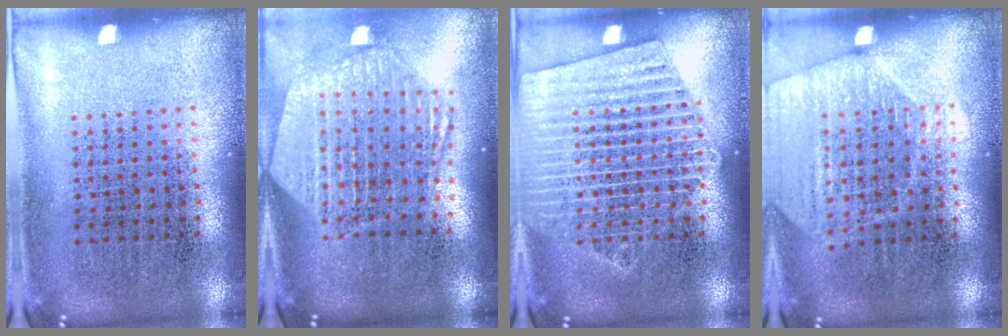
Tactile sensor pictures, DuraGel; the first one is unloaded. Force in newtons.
{"total": 2.7, "press": 2.2, "slide": 1.5}
{"total": 3.5, "press": 3.5, "slide": 0.4}
{"total": 1.8, "press": 1.6, "slide": 0.7}